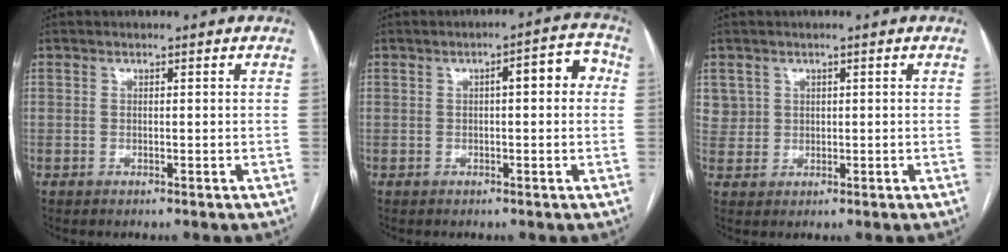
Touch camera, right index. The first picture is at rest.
{"total": 5.5, "force": [0.8, 1.5, 5.2], "torque": [-0.066, 0.027, 0.006]}
{"total": 2.8, "force": [1.2, 2.5, -0.2], "torque": [0.020, 0.008, 0.020]}